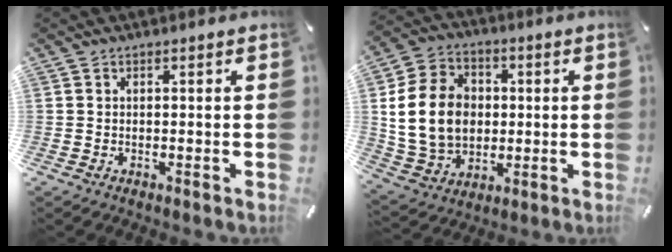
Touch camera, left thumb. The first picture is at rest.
{"total": 15.4, "force": [0.6, 12.6, 8.9], "torque": [-0.197, 0.013, 0.013]}